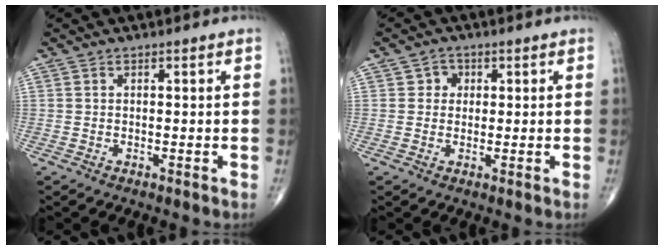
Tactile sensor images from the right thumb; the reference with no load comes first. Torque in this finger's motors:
{"motor_torque": [-0.19, -0.19, -0.12, -0.03, 0.00]}